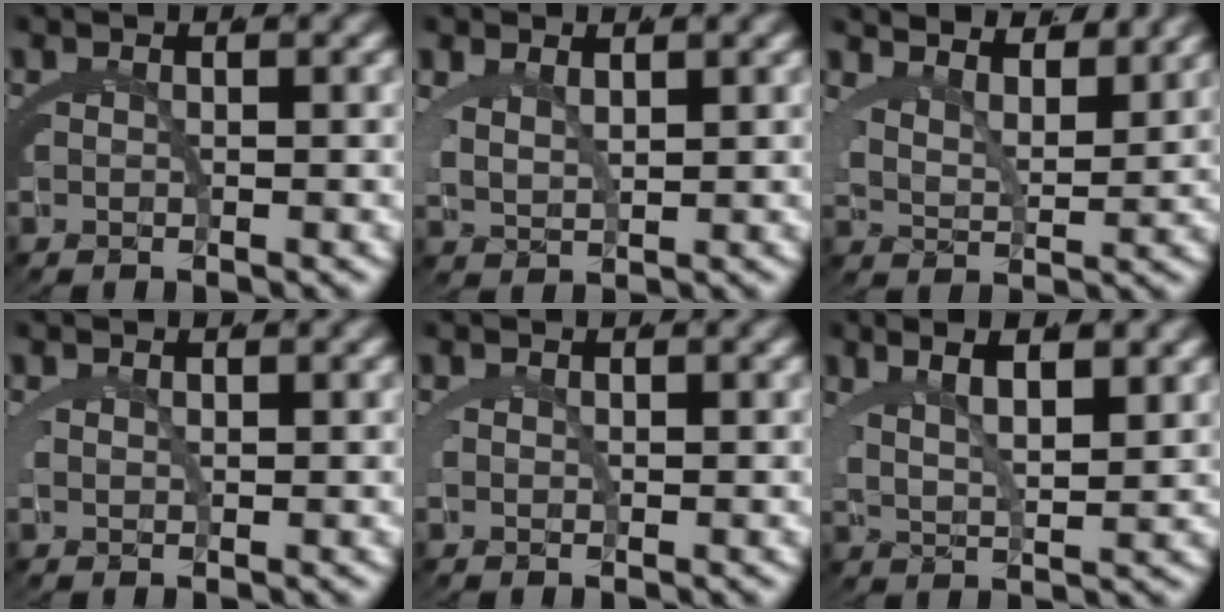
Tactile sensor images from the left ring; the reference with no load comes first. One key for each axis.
{"total": 2.7, "fx": 1.6, "fy": 1.4, "fz": 1.7, "tx": -0.049, "ty": -0.013, "tz": 0.042}
{"total": 6.2, "fx": 4.7, "fy": 2.5, "fz": 3.2, "tx": -0.054, "ty": -0.004, "tz": 0.077}
{"total": 0.9, "fx": 0.8, "fy": -0.1, "fz": 0.5, "tx": -0.017, "ty": -0.004, "tz": 0.018}
{"total": 0.6, "fx": 0.4, "fy": -0.1, "fz": 0.4, "tx": -0.014, "ty": -0.002, "tz": 0.011}
{"total": 6.0, "fx": 3.1, "fy": 2.7, "fz": 4.4, "tx": -0.067, "ty": 0.010, "tz": 0.048}